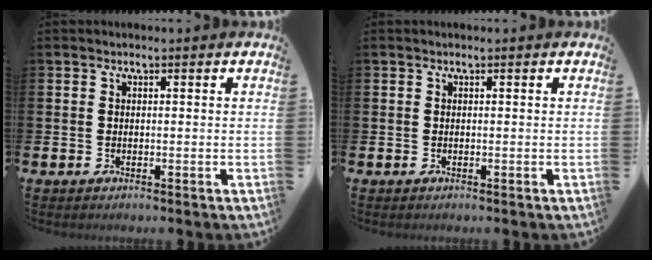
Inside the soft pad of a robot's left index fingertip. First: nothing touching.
{"total": 0.0}